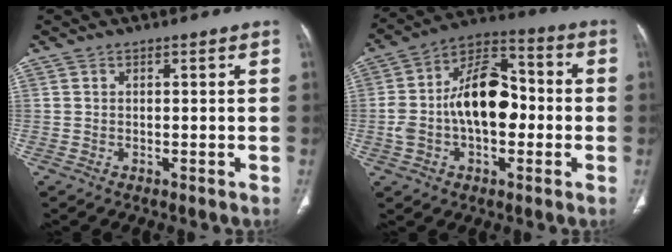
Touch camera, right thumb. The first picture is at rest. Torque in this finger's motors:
{"motor_torque": [1.98, 2.00, 1.83, -0.42, 0.17]}